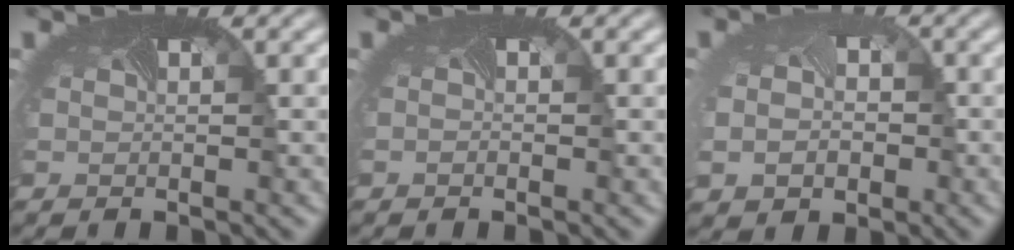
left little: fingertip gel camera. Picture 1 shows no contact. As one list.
[{"total": 0.6, "force": [-0.4, -0.3, -0.4], "torque": [-0.004, -0.005, -0.007]}, {"total": 4.5, "force": [-0.8, 3.8, 2.4], "torque": [-0.046, -0.027, 0.001]}]